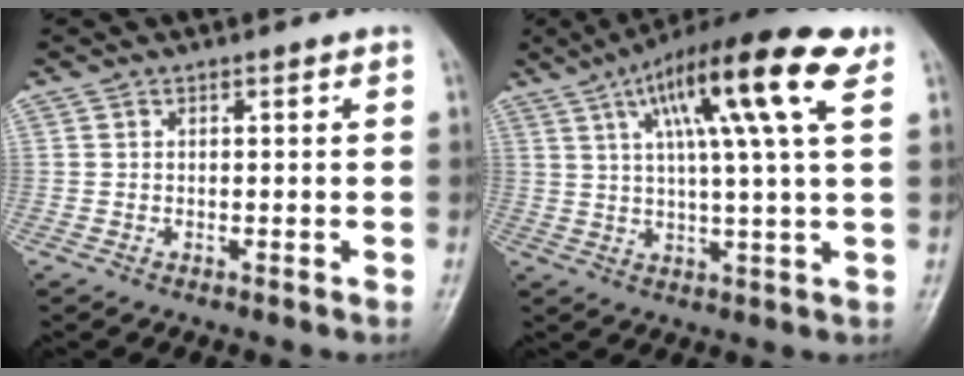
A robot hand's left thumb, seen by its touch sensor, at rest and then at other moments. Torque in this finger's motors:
{"motor_torque": [0.61, 0.66, 2.09, -0.69, 0.22]}